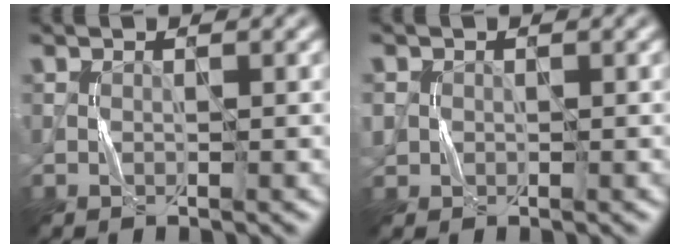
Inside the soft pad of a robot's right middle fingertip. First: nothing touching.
{"total": 1.3, "force": [0.1, 1.3, 0.2], "torque": [-0.001, -0.002, 0.000]}